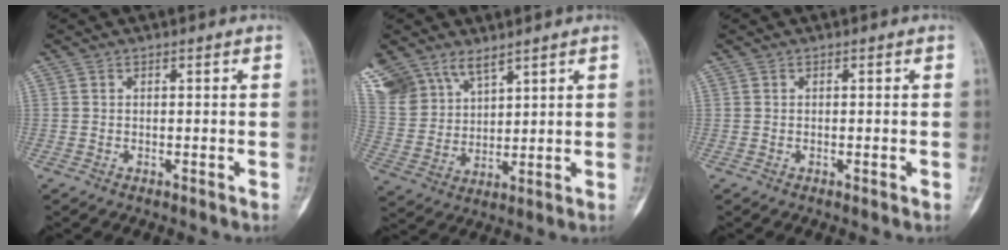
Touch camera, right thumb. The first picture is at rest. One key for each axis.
{"total": 14.8, "fx": 9.7, "fy": 8.7, "fz": 7.0, "tx": -0.154, "ty": -0.006, "tz": 0.204}
{"total": 0.6, "fx": -0.2, "fy": 0.2, "fz": 0.5, "tx": -0.005, "ty": -0.001, "tz": -0.004}